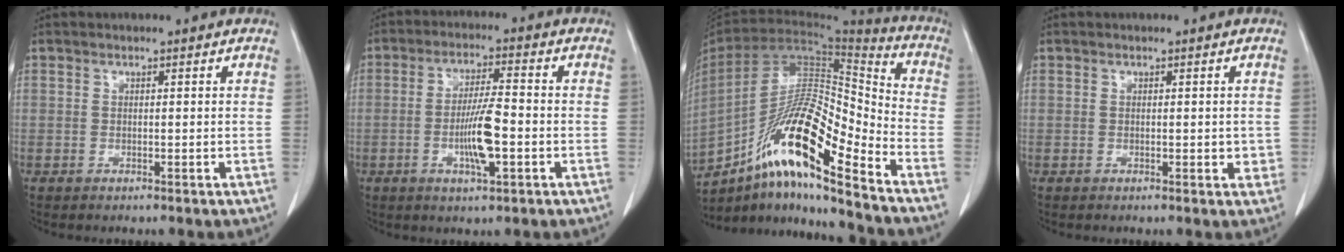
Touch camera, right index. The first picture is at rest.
{"total": 7.6, "force": [-2.0, 1.0, 7.3], "torque": [-0.137, 0.000, -0.036]}
{"total": 17.8, "force": [-11.3, 2.1, 13.6], "torque": [-0.248, 0.011, -0.199]}
{"total": 1.9, "force": [-0.2, 0.9, 1.7], "torque": [-0.016, -0.001, 0.001]}